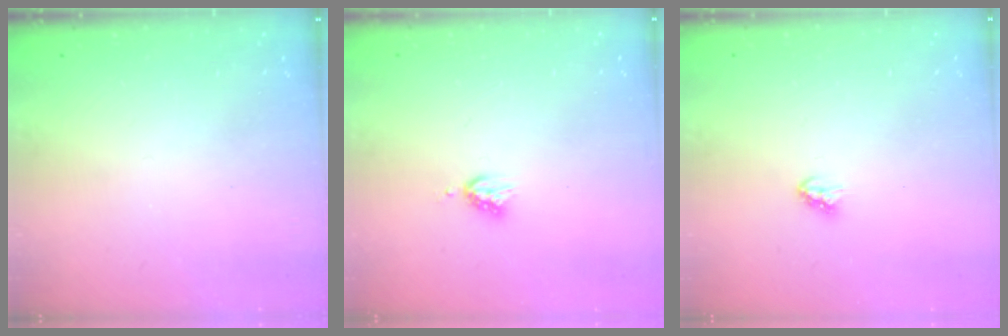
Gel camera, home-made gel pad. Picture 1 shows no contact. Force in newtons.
{"total": 4.2, "press": 4.2, "slide": 0.6}
{"total": 2.9, "press": 2.9, "slide": 0.2}